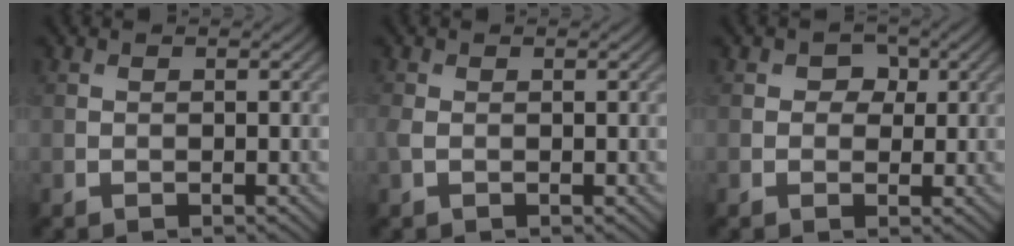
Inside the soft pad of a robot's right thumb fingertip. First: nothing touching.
{"total": 1.1, "force": [-0.1, 0.6, 0.9], "torque": [-0.029, 0.001, -0.003]}
{"total": 2.5, "force": [0.7, 2.1, 1.2], "torque": [-0.013, 0.000, 0.001]}